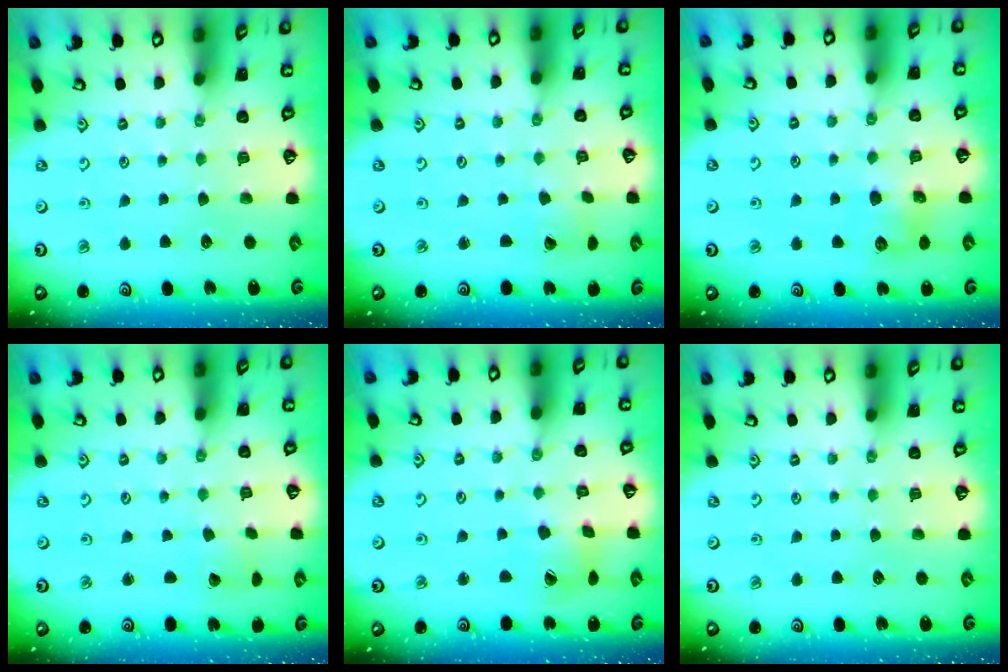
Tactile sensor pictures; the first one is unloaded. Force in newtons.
{"total": 1.9, "press": 1.9, "slide": 0.2}
{"total": 7.5, "press": 7.4, "slide": 0.6}
{"total": 1.9, "press": 1.9, "slide": 0.1}
{"total": 7.5, "press": 7.5, "slide": 0.9}
{"total": 0.0}